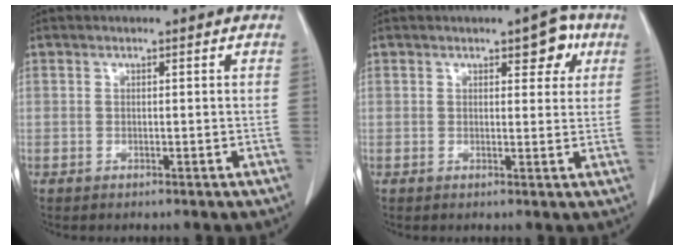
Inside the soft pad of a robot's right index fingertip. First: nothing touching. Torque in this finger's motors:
{"motor_torque": [0.07, 0.09, 0.00, 0.00]}